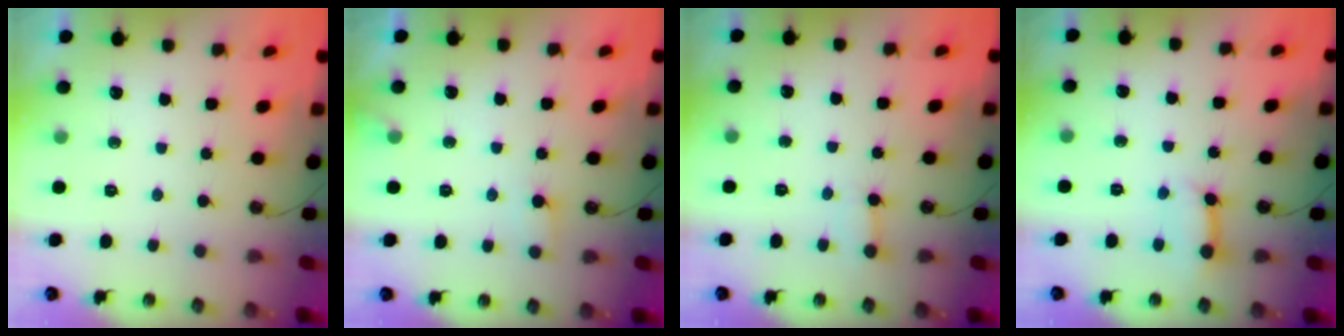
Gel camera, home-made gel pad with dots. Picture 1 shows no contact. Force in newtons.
{"total": 6.6, "press": 6.6, "slide": 0.3}
{"total": 2.5, "press": 2.5, "slide": 0.4}
{"total": 8.2, "press": 8.1, "slide": 0.9}